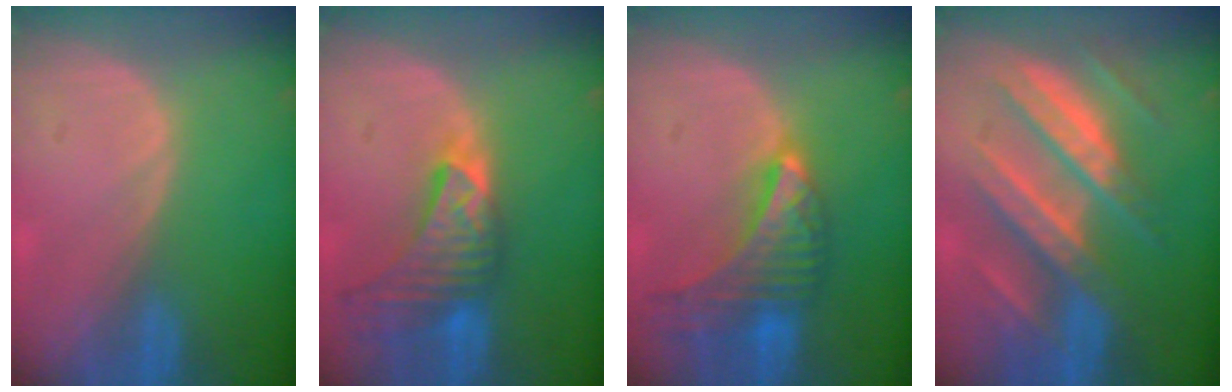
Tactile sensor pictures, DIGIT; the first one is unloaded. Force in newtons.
{"total": 9.0, "press": 8.2, "slide": 3.8}
{"total": 9.4, "press": 8.4, "slide": 4.3}
{"total": 10.8, "press": 10.7, "slide": 1.1}